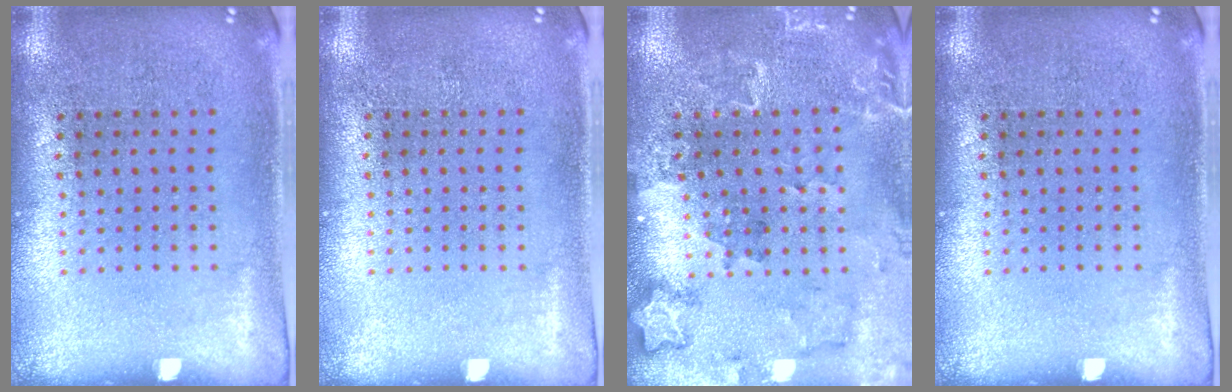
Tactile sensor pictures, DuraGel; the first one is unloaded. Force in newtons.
{"total": 0.0}
{"total": 1.8, "press": 1.8, "slide": 0.2}
{"total": 0.0}